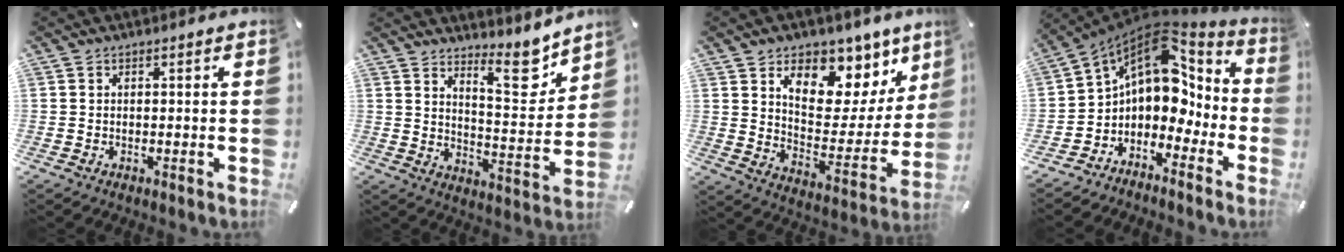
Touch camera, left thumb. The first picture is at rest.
{"total": 12.3, "force": [9.6, 4.5, 6.3], "torque": [-0.057, -0.086, 0.161]}
{"total": 13.4, "force": [8.7, 8.1, 6.1], "torque": [-0.077, -0.076, 0.148]}
{"total": 11.3, "force": [4.0, 8.3, 6.4], "torque": [-0.099, -0.048, 0.069]}